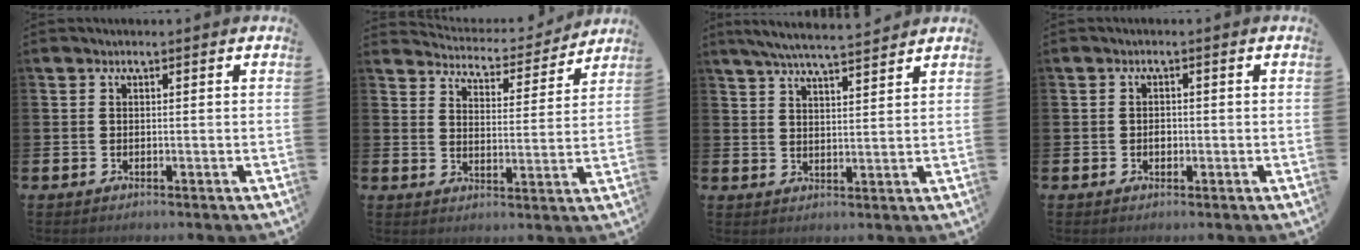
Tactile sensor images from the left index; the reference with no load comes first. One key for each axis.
{"total": 4.9, "fx": 4.8, "fy": 0.7, "fz": 0.3, "tx": -0.027, "ty": -0.041, "tz": 0.079}
{"total": 5.8, "fx": 5.5, "fy": 0.1, "fz": 1.8, "tx": -0.047, "ty": -0.025, "tz": 0.098}
{"total": 1.4, "fx": -0.2, "fy": 1.0, "fz": 0.9, "tx": -0.005, "ty": 0.001, "tz": -0.008}